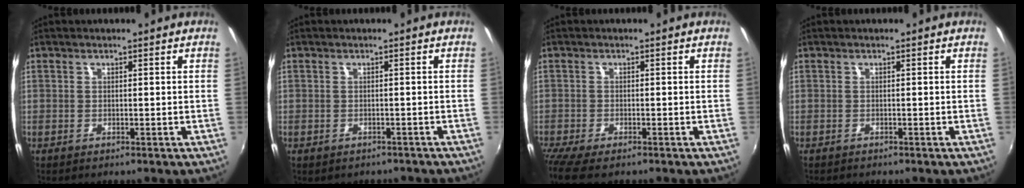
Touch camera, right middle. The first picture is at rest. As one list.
[{"total": 3.0, "force": [-2.4, 1.4, 1.0], "torque": [-0.024, -0.015, -0.030]}, {"total": 5.8, "force": [-4.7, 1.1, 3.3], "torque": [-0.080, -0.032, -0.087]}, {"total": 0.7, "force": [-0.7, 0.3, 0.1], "torque": [-0.005, -0.003, -0.012]}]